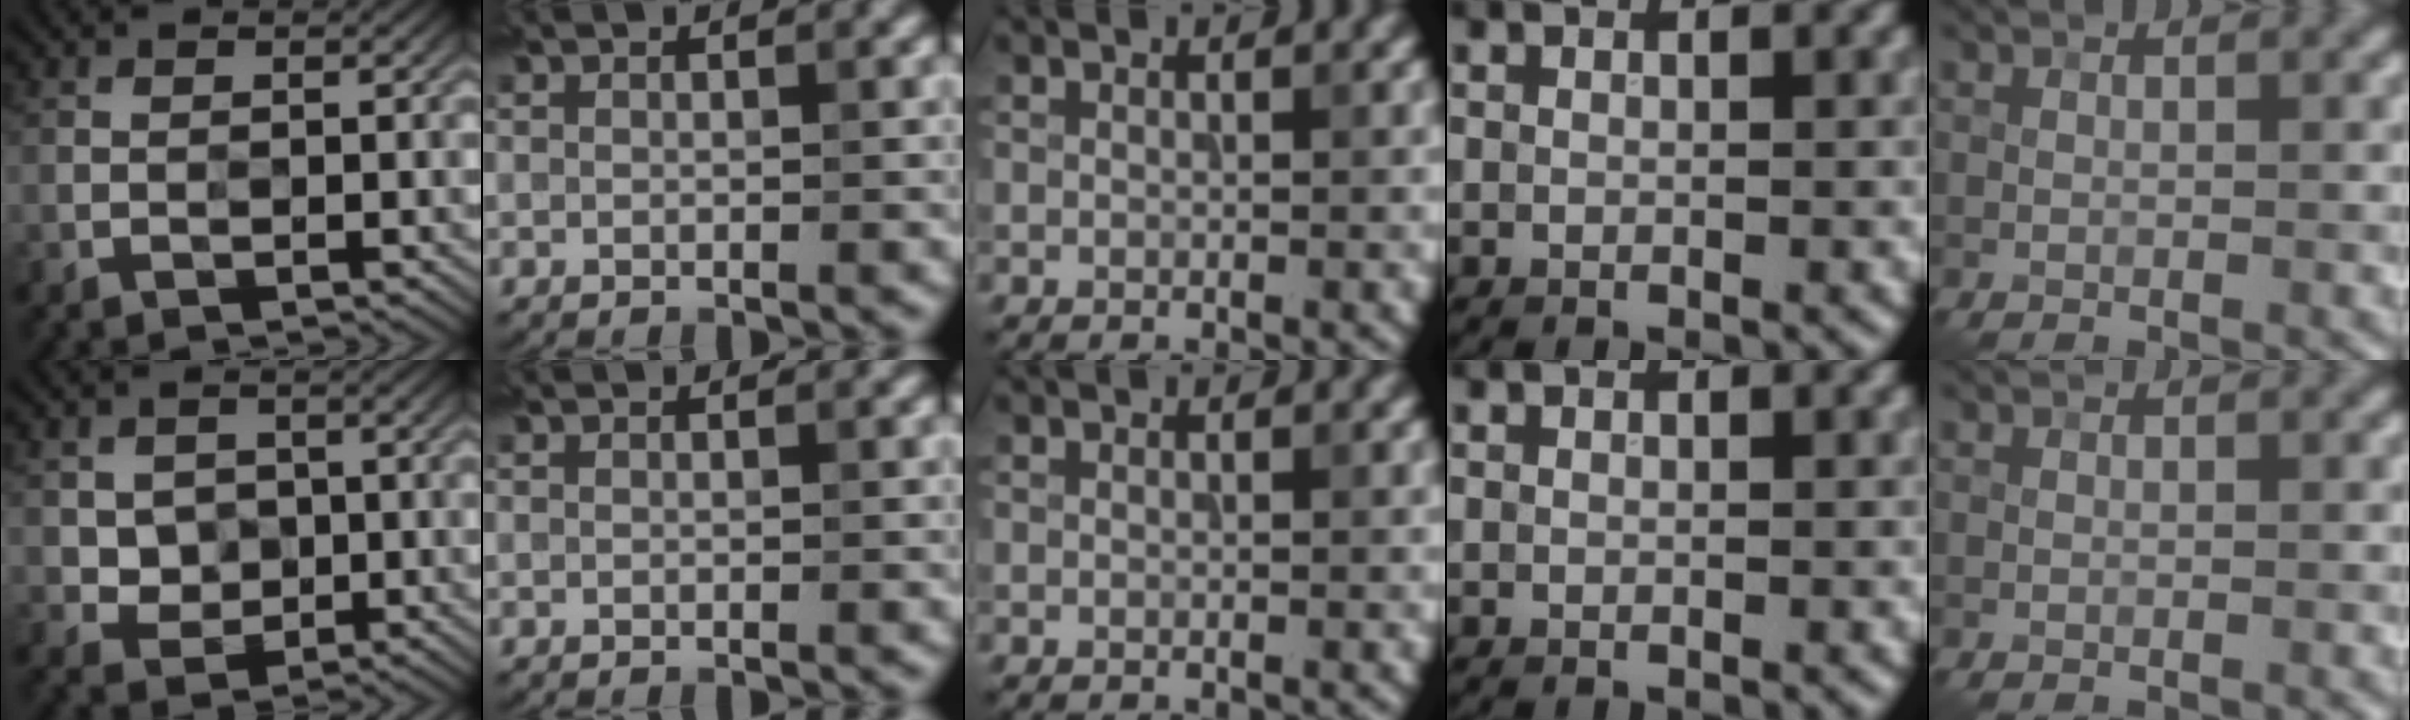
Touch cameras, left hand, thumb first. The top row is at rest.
{"thumb": {"total": 3.1, "force": [1.2, 2.8, -0.5], "torque": [-0.006, -0.004, 0.017]}}